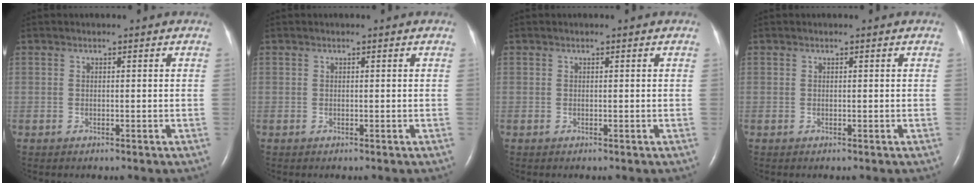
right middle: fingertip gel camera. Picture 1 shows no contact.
{"total": 0.0}
{"total": 0.0}
{"total": 0.0}